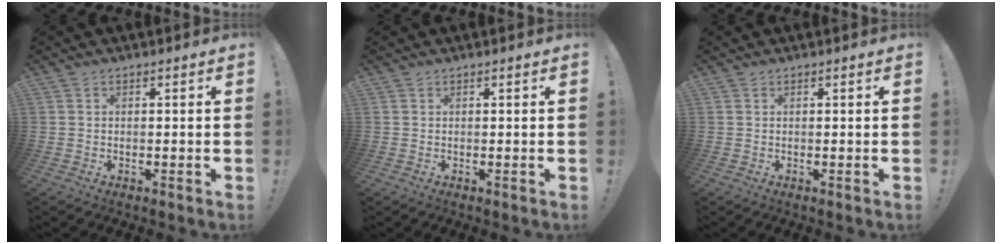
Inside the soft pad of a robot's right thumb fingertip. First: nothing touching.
{"total": 0.0}
{"total": 0.0}